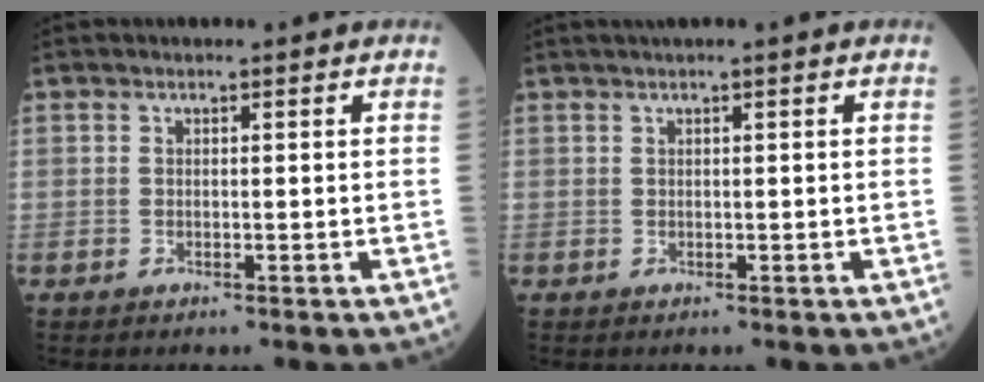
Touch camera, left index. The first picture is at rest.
{"total": 1.2, "force": [0.8, -0.3, 0.9], "torque": [-0.019, 0.009, 0.020]}